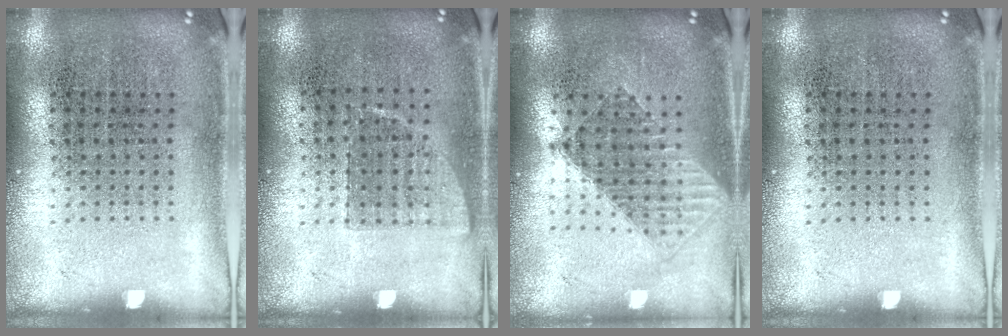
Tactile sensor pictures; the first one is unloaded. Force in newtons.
{"total": 0.7, "press": 0.7, "slide": 0.2}
{"total": 1.5, "press": 1.3, "slide": 0.8}
{"total": 0.0}